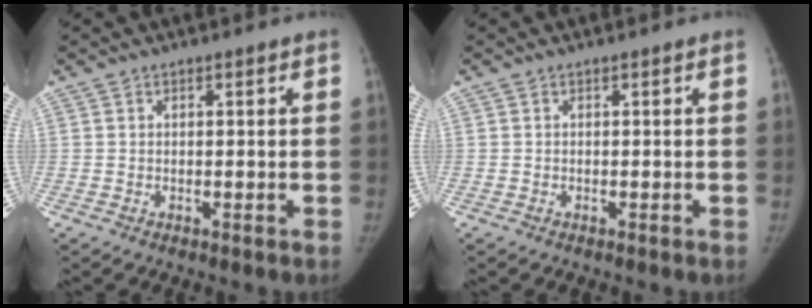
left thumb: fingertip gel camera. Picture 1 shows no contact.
{"total": 0.0}